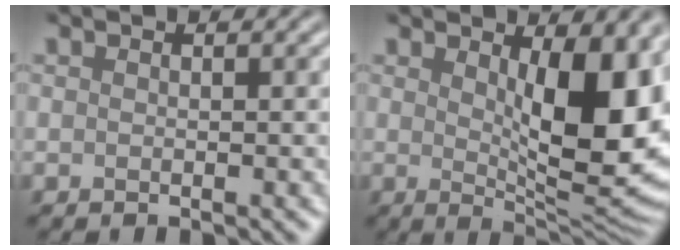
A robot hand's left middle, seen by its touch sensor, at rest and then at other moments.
{"total": 10.0, "force": [1.9, 4.0, 8.9], "torque": [-0.119, -0.010, 0.035]}